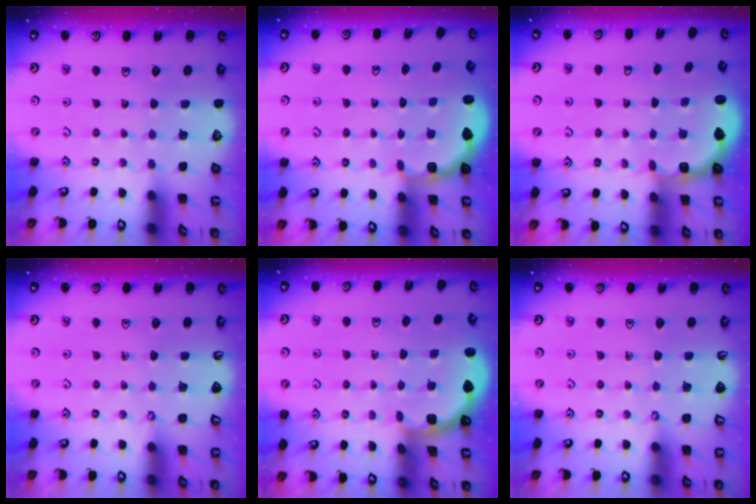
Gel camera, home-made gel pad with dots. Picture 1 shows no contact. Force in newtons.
{"total": 2.6, "press": 2.1, "slide": 1.5}
{"total": 2.8, "press": 2.1, "slide": 1.9}
{"total": 0.0}
{"total": 1.7, "press": 1.7, "slide": 0.0}
{"total": 0.0}